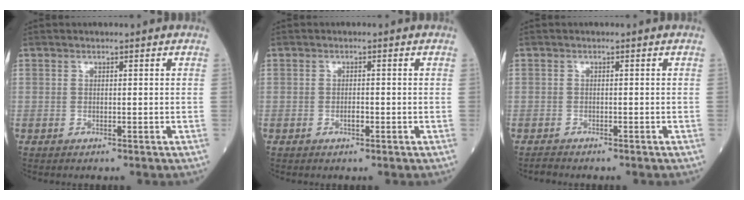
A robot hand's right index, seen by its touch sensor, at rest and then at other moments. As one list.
[{"total": 1.0, "force": [-0.4, 0.3, 0.9], "torque": [-0.018, 0.001, -0.005]}, {"total": 0.8, "force": [-0.8, 0.1, -0.2], "torque": [-0.001, -0.003, -0.016]}]